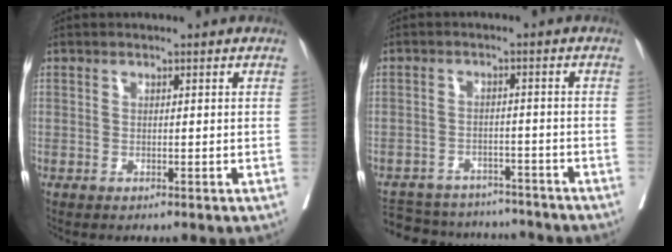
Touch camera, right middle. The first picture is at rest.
{"total": 14.6, "force": [-13.3, 5.0, 3.5], "torque": [-0.075, 0.010, -0.175]}